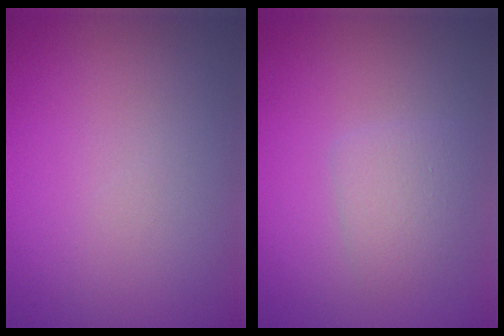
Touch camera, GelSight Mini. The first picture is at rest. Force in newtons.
{"total": 2.0, "press": 2.0, "slide": 0.0}